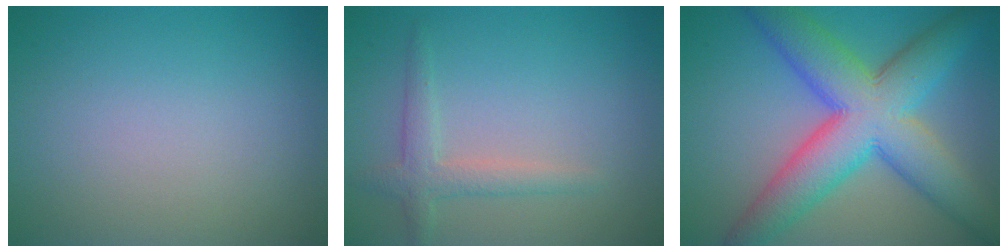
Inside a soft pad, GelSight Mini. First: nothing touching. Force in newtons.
{"total": 2.3, "press": 2.3, "slide": 0.2}
{"total": 10.7, "press": 10.7, "slide": 0.4}